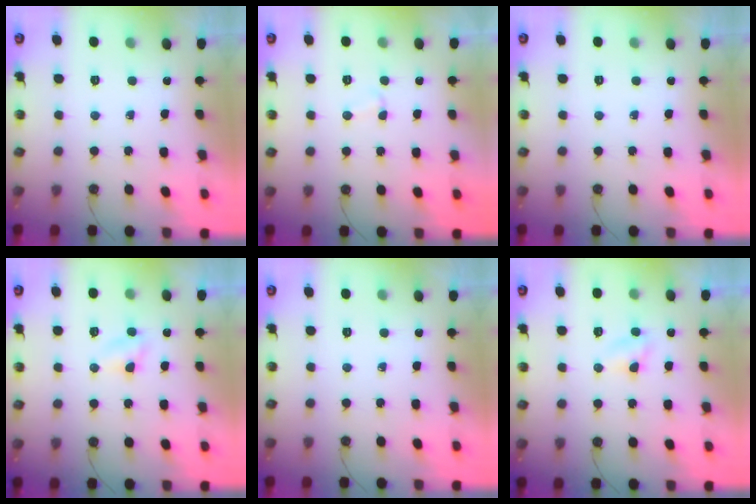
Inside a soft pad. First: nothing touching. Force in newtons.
{"total": 2.3, "press": 2.3, "slide": 0.3}
{"total": 0.0}
{"total": 2.9, "press": 2.8, "slide": 0.2}
{"total": 0.0}
{"total": 2.9, "press": 2.8, "slide": 0.2}